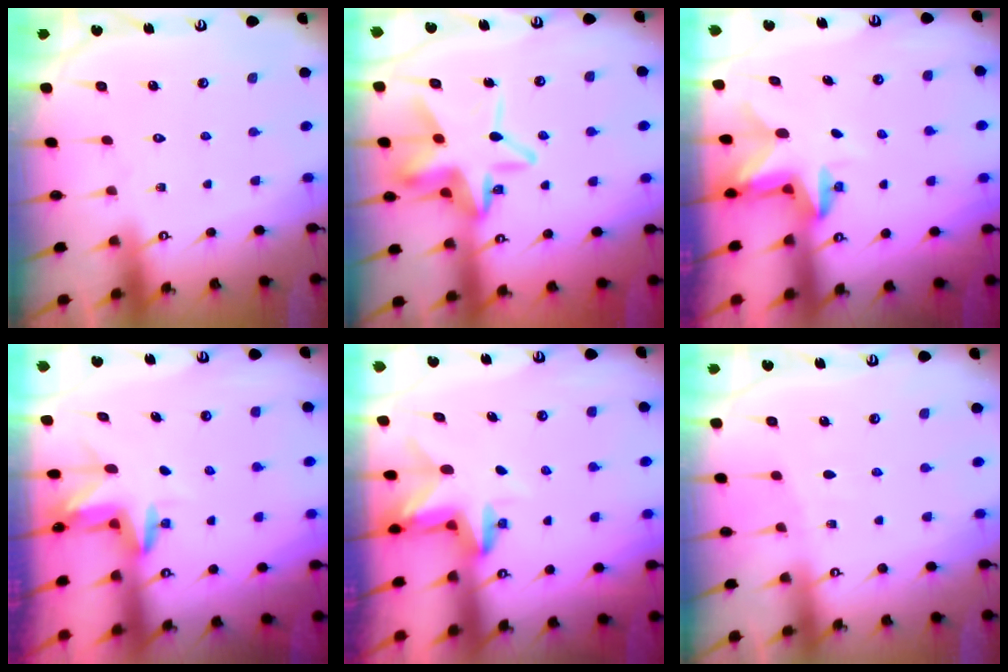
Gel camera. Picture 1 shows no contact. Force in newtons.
{"total": 15.4, "press": 15.2, "slide": 2.1}
{"total": 2.8, "press": 2.8, "slide": 0.5}
{"total": 3.2, "press": 3.2, "slide": 0.3}
{"total": 3.0, "press": 3.0, "slide": 0.3}
{"total": 2.5, "press": 2.4, "slide": 0.4}